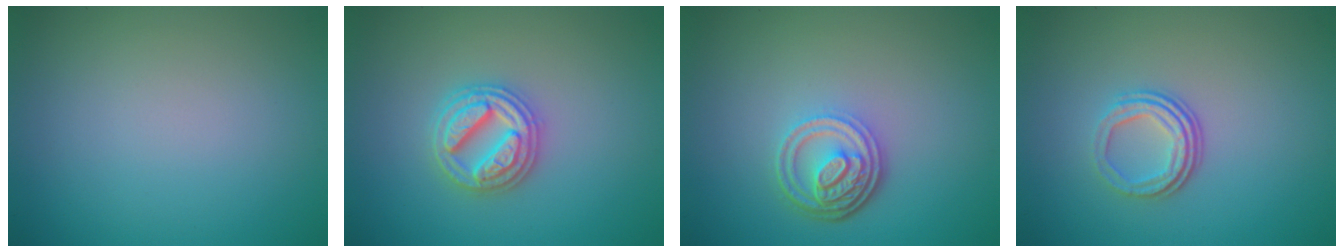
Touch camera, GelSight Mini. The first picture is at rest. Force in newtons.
{"total": 4.4, "press": 4.3, "slide": 0.5}
{"total": 4.6, "press": 3.5, "slide": 3.0}
{"total": 3.3, "press": 2.2, "slide": 2.4}